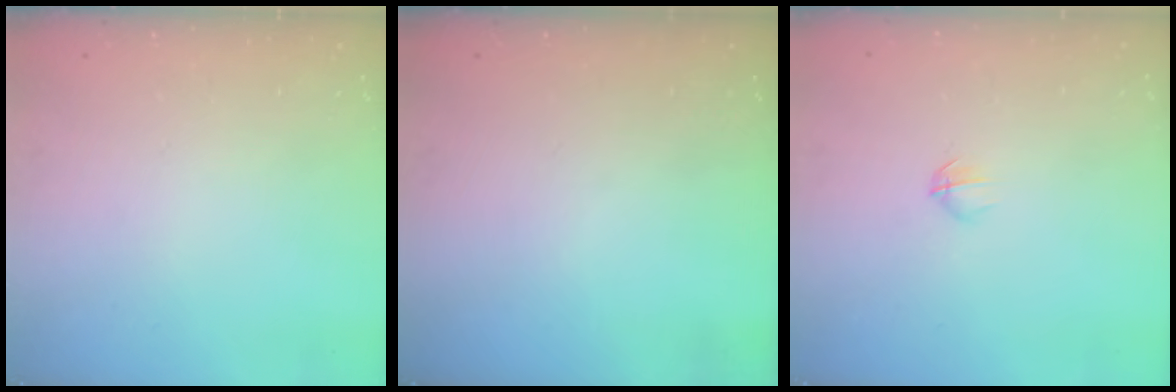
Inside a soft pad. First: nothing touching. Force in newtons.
{"total": 0.0}
{"total": 2.7, "press": 2.6, "slide": 0.8}